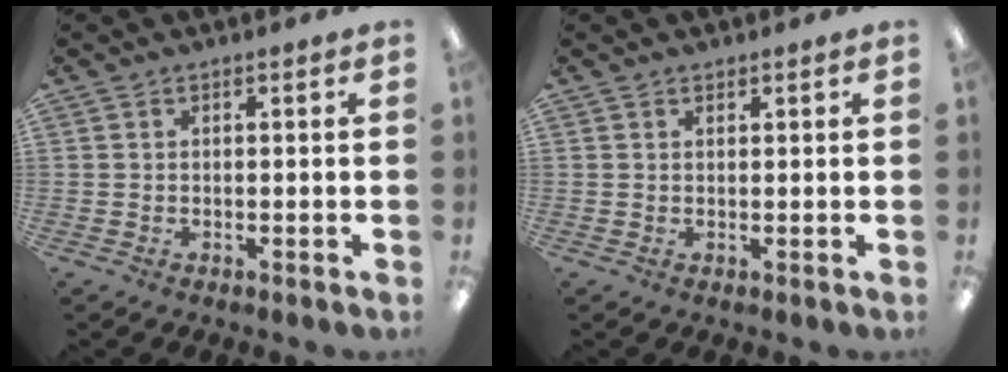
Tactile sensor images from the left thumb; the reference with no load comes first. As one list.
[{"total": 0.6, "force": [0.6, 0.2, 0.1], "torque": [-0.002, 0.000, 0.011]}]